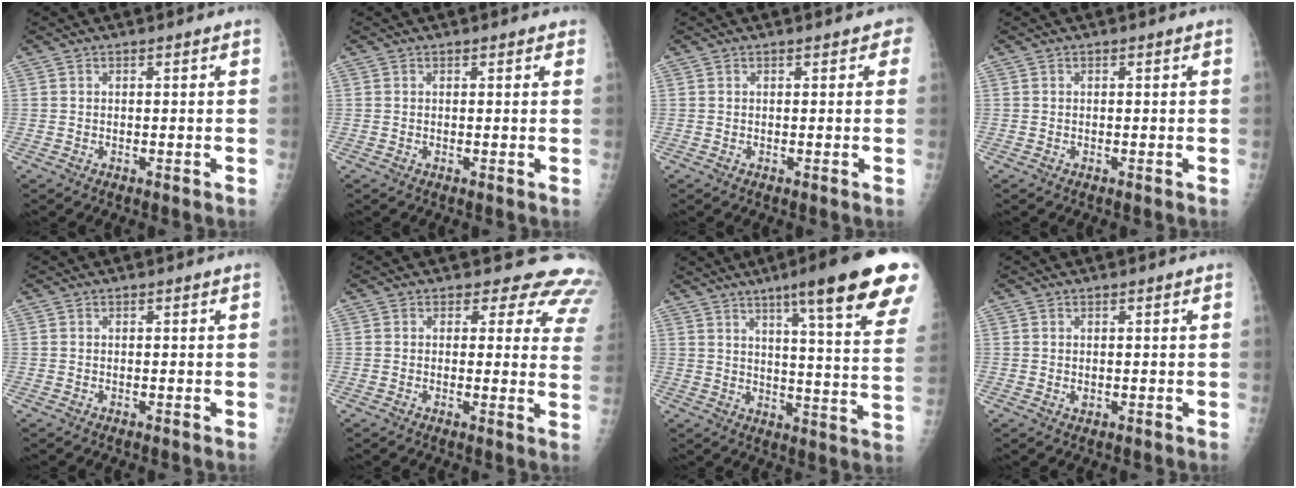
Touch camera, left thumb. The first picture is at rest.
{"total": 1.2, "force": [0.9, 0.5, 0.5], "torque": [0.000, 0.000, 0.008]}
{"total": 1.6, "force": [0.9, 1.0, 1.0], "torque": [0.007, 0.001, 0.006]}
{"total": 0.0}
{"total": 0.0}
{"total": 11.5, "force": [9.4, 5.8, 3.2], "torque": [0.018, -0.047, 0.070]}
{"total": 22.4, "force": [14.2, 2.2, 17.1], "torque": [-0.216, -0.056, 0.185]}
{"total": 0.9, "force": [0.2, 0.5, 0.6], "torque": [-0.007, -0.003, 0.008]}